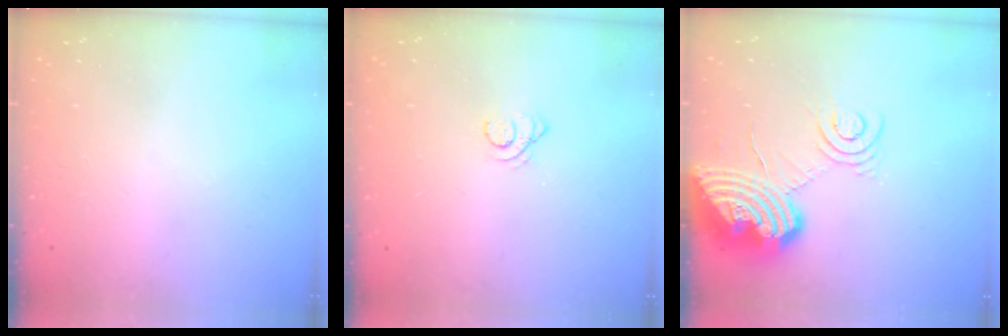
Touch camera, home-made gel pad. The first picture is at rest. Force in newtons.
{"total": 1.8, "press": 1.8, "slide": 0.2}
{"total": 16.4, "press": 16.3, "slide": 2.5}